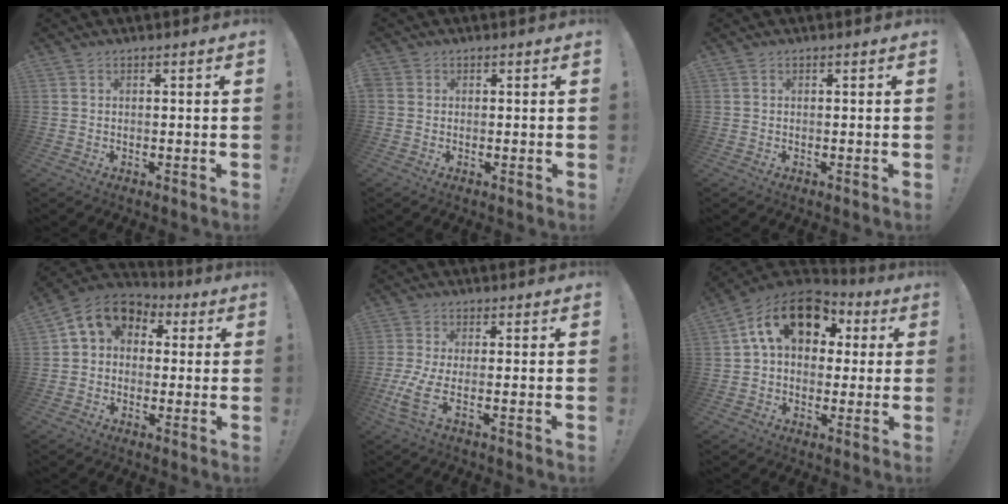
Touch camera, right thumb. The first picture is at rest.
{"total": 1.3, "force": [0.4, 1.1, 0.5], "torque": [-0.015, 0.005, 0.009]}
{"total": 0.0}
{"total": 9.1, "force": [2.8, 7.4, 4.5], "torque": [-0.065, -0.005, 0.058]}
{"total": 6.5, "force": [-1.0, 1.4, 6.3], "torque": [-0.138, -0.016, -0.017]}
{"total": 17.5, "force": [6.1, 11.4, 11.9], "torque": [-0.189, -0.005, 0.107]}